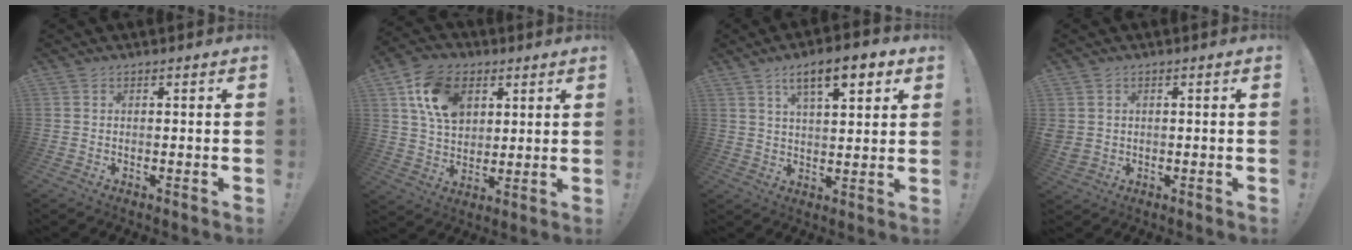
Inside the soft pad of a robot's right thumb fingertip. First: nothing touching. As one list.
[{"total": 14.7, "force": [5.9, 10.5, 8.4], "torque": [-0.129, -0.009, 0.118]}, {"total": 10.9, "force": [5.7, 3.5, 8.6], "torque": [-0.130, -0.017, 0.092]}, {"total": 2.7, "force": [0.9, 2.3, 1.0], "torque": [-0.013, -0.003, 0.020]}]